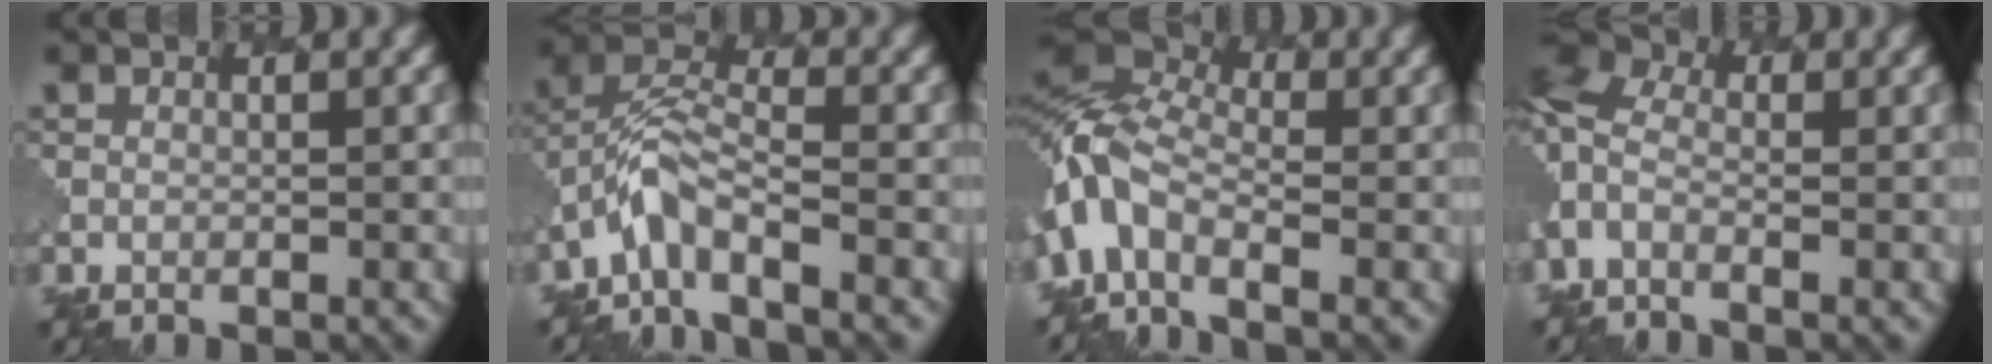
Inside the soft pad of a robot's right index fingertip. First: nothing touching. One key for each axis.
{"total": 3.7, "fx": -2.5, "fy": 1.1, "fz": 2.5, "tx": -0.049, "ty": 0.011, "tz": -0.058}
{"total": 6.8, "fx": -3.0, "fy": 3.8, "fz": 4.7, "tx": -0.099, "ty": 0.008, "tz": -0.083}
{"total": 6.2, "fx": -1.1, "fy": 3.5, "fz": 5.0, "tx": -0.131, "ty": 0.002, "tz": -0.029}